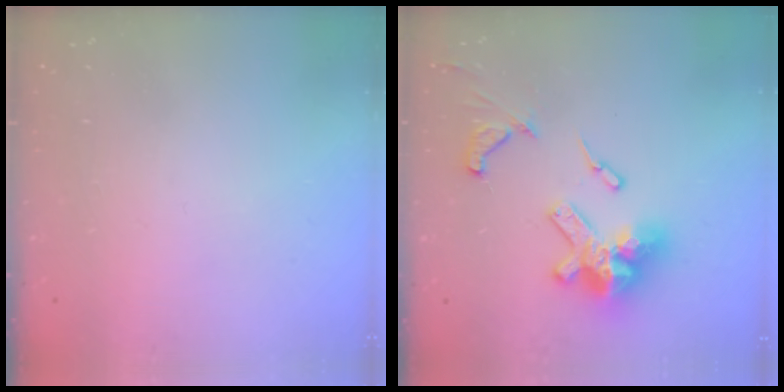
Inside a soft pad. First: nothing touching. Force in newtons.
{"total": 18.6, "press": 18.5, "slide": 2.3}